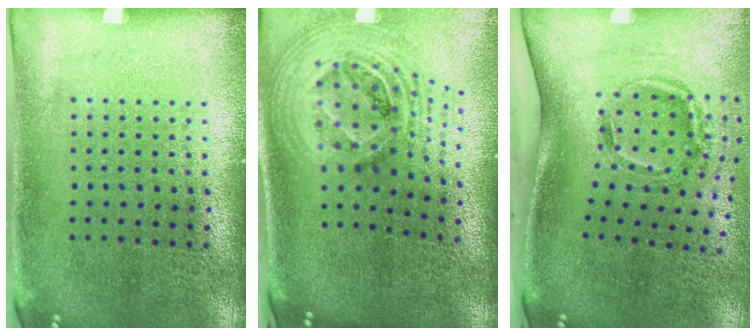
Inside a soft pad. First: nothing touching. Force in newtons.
{"total": 2.7, "press": 1.9, "slide": 1.9}
{"total": 2.0, "press": 1.2, "slide": 1.6}